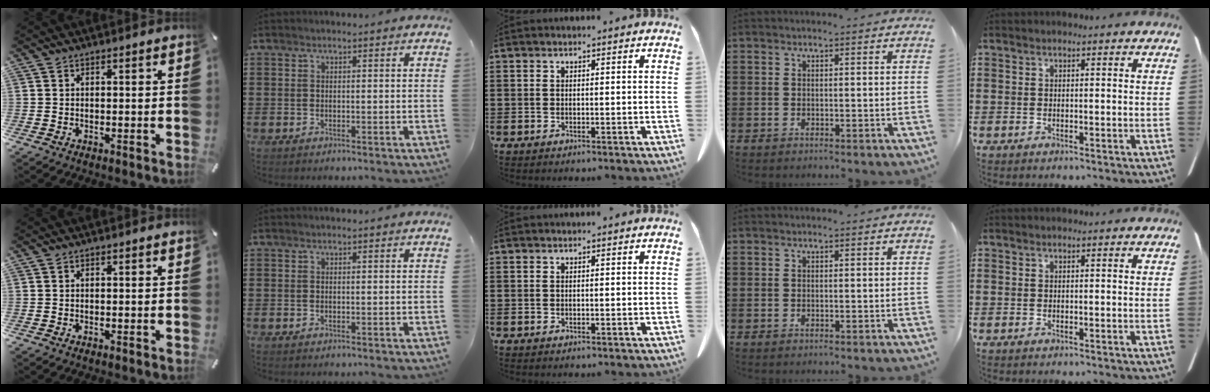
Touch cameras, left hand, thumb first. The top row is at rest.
{}